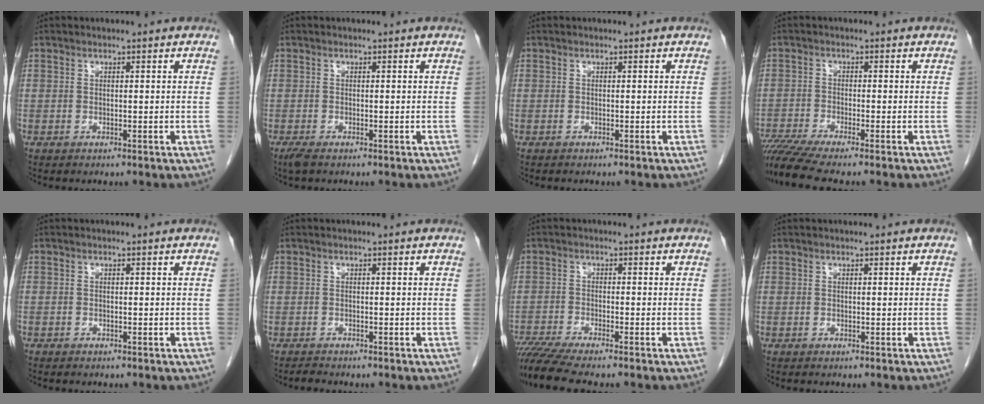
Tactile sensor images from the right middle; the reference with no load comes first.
{"total": 1.6, "force": [-1.1, 0.4, 1.1], "torque": [-0.026, -0.006, -0.020]}
{"total": 0.0}
{"total": 7.7, "force": [-6.5, -0.7, 4.0], "torque": [-0.070, -0.020, -0.112]}
{"total": 0.5, "force": [-0.4, 0.3, 0.1], "torque": [-0.008, 0.002, -0.009]}
{"total": 1.1, "force": [-1.1, 0.1, 0.2], "torque": [-0.015, -0.007, -0.017]}
{"total": 8.3, "force": [-7.1, -0.2, 4.3], "torque": [-0.071, -0.020, -0.120]}
{"total": 0.0}